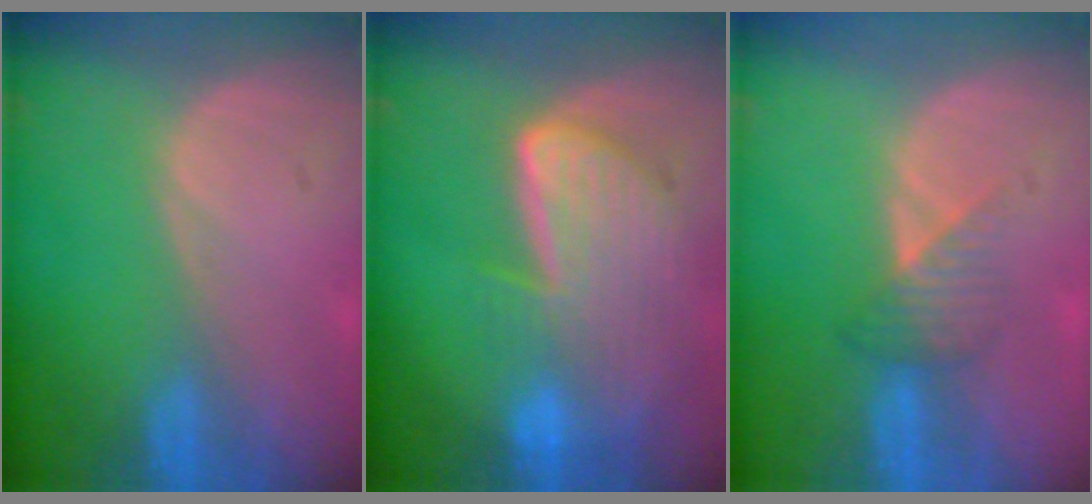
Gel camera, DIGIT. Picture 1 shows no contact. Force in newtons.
{"total": 9.2, "press": 8.0, "slide": 4.5}
{"total": 3.3, "press": 3.2, "slide": 1.0}